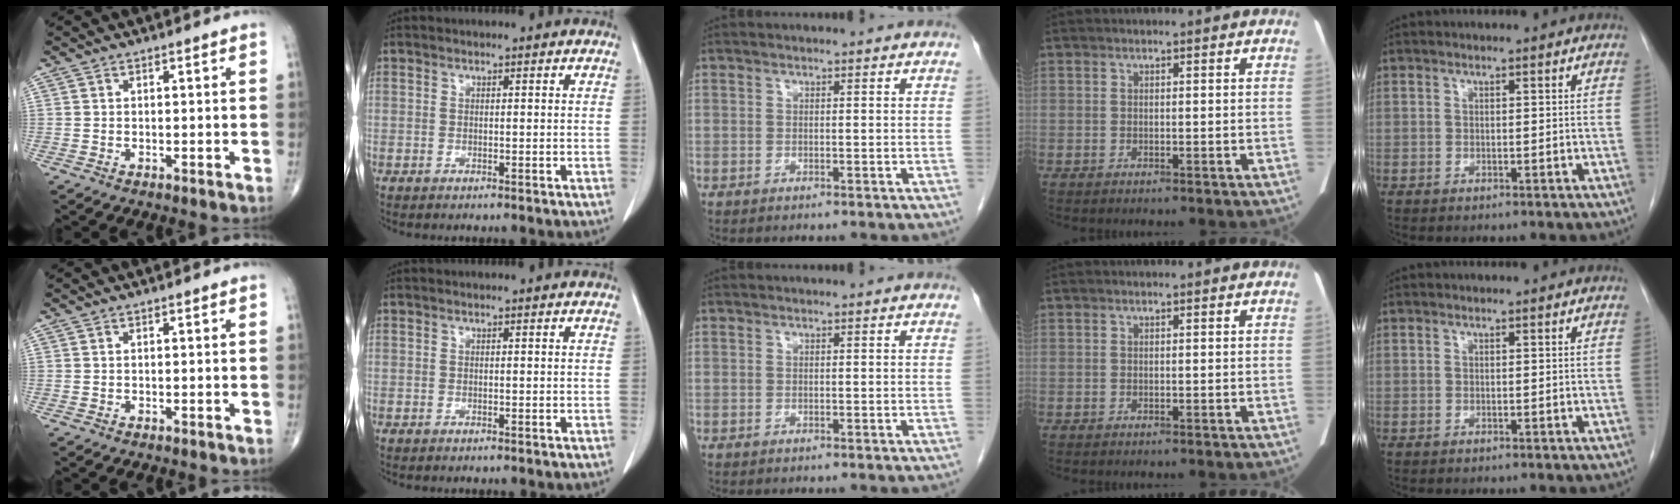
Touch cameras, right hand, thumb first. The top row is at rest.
{}